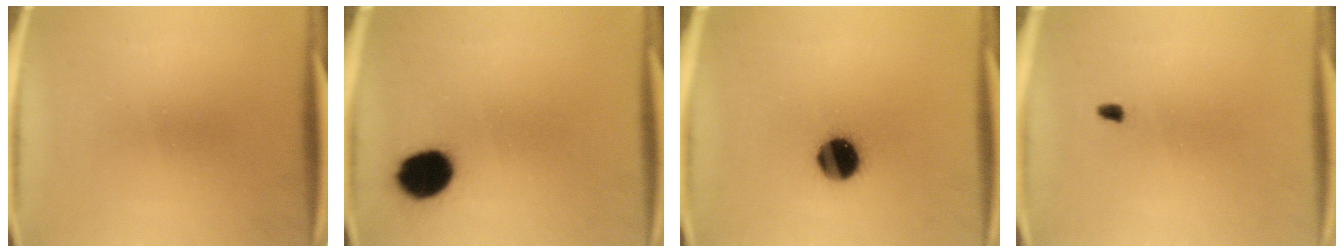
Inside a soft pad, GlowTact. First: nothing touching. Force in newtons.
{"total": 10.6}
{"total": 10.4}
{"total": 0.9}